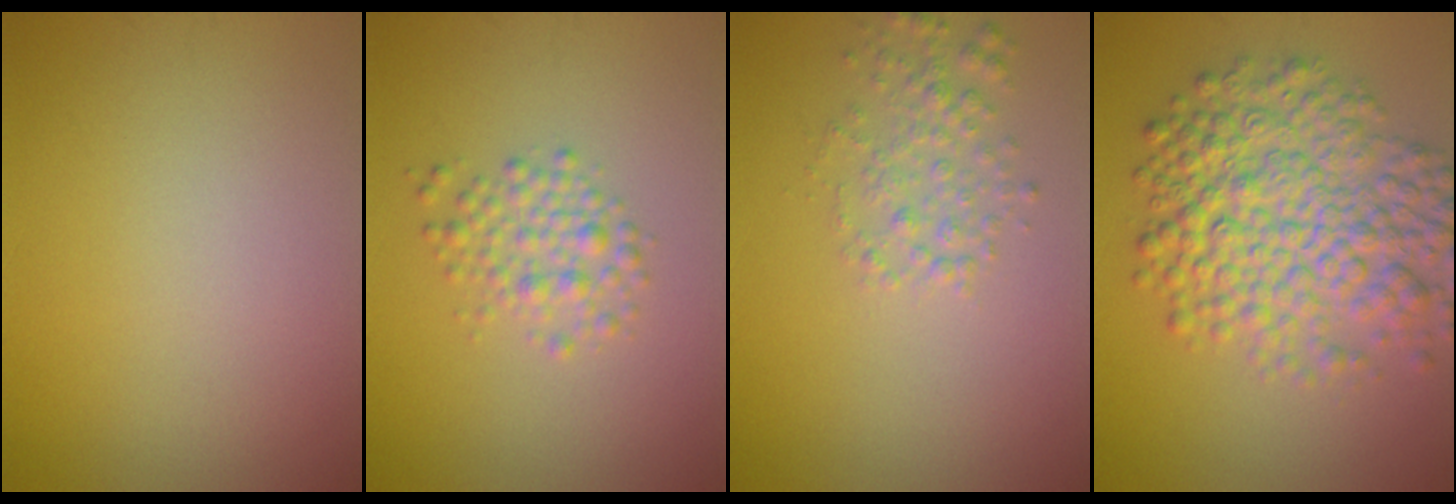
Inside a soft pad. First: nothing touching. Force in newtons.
{"total": 2.4, "press": 2.4, "slide": 0.1}
{"total": 2.3, "press": 2.3, "slide": 0.1}
{"total": 8.5, "press": 8.5, "slide": 0.1}